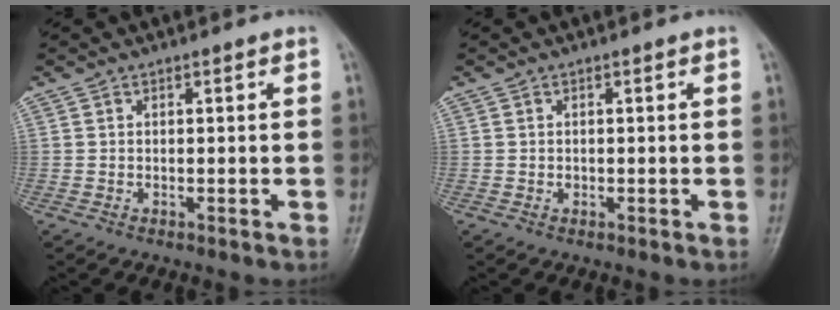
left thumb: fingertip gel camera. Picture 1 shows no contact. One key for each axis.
{"total": 0.6, "fx": 0.0, "fy": 0.5, "fz": 0.3, "tx": 0.001, "ty": 0.002, "tz": -0.002}